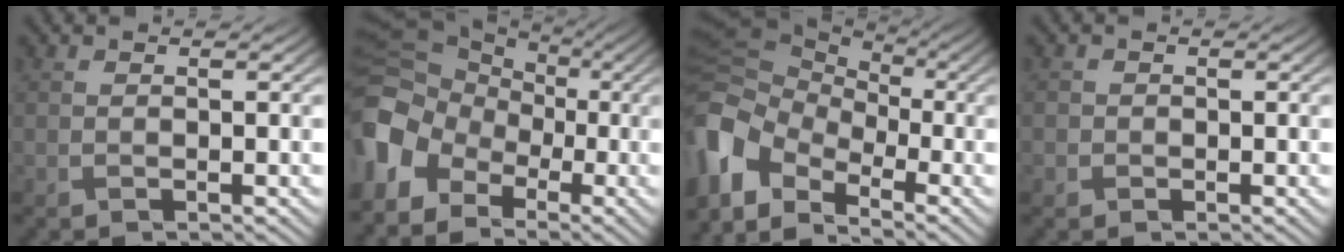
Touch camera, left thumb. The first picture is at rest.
{"total": 11.5, "force": [-3.5, 9.8, 4.9], "torque": [-0.172, -0.024, -0.073]}
{"total": 11.5, "force": [-5.1, 7.7, 6.8], "torque": [-0.193, -0.014, -0.104]}
{"total": 1.3, "force": [-0.3, 1.2, 0.1], "torque": [0.005, -0.002, -0.010]}